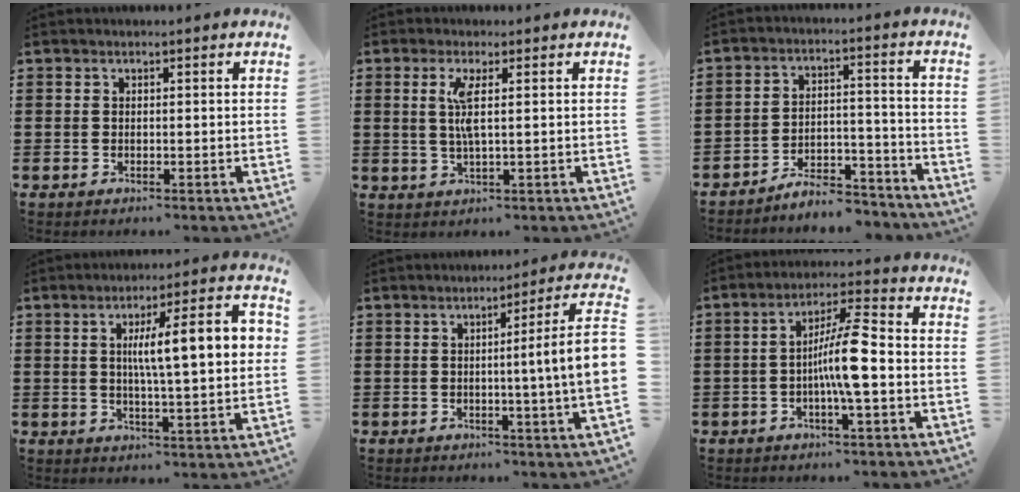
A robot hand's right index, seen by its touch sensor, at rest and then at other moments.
{"total": 3.9, "force": [0.8, 0.3, 3.8], "torque": [-0.083, -0.006, 0.008]}
{"total": 5.8, "force": [-5.6, 0.7, 1.0], "torque": [-0.016, 0.016, -0.111]}
{"total": 11.2, "force": [2.1, 1.8, 10.8], "torque": [-0.194, 0.010, 0.029]}
{"total": 7.8, "force": [0.2, -0.8, 7.8], "torque": [-0.123, -0.019, -0.003]}
{"total": 8.4, "force": [-1.5, 1.0, 8.2], "torque": [-0.155, 0.000, -0.035]}